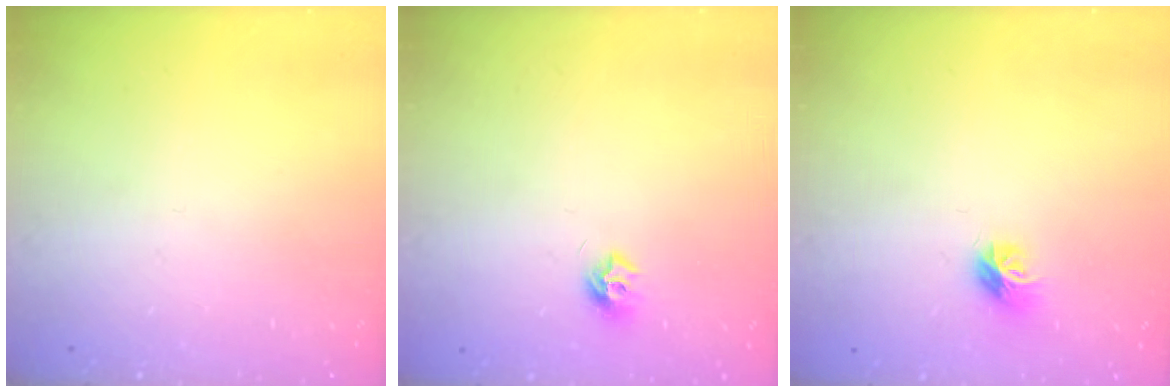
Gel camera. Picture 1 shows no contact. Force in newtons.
{"total": 7.9, "press": 7.9, "slide": 0.6}
{"total": 7.7, "press": 7.7, "slide": 0.2}